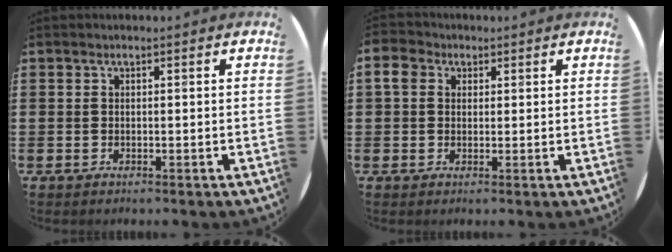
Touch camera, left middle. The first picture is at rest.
{"total": 3.0, "force": [1.4, 2.4, 1.1], "torque": [-0.021, 0.010, 0.022]}